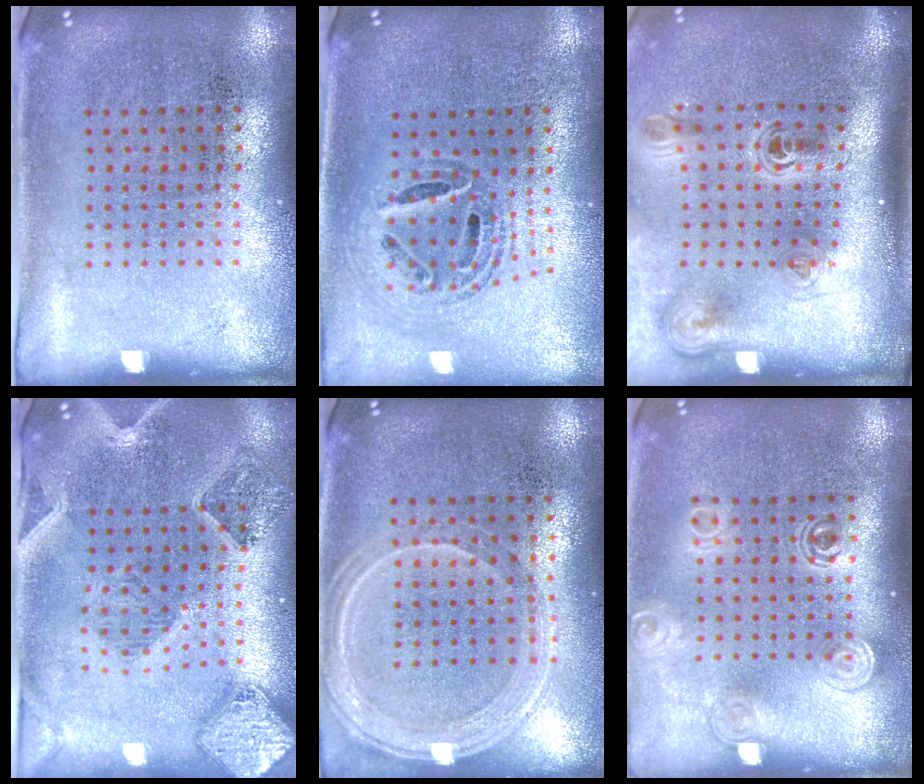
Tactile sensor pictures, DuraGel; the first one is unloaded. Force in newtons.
{"total": 0.9, "press": 0.9, "slide": 0.2}
{"total": 2.3, "press": 1.5, "slide": 1.8}
{"total": 1.6, "press": 1.5, "slide": 0.3}
{"total": 1.2, "press": 1.2, "slide": 0.4}
{"total": 1.6, "press": 1.2, "slide": 1.0}